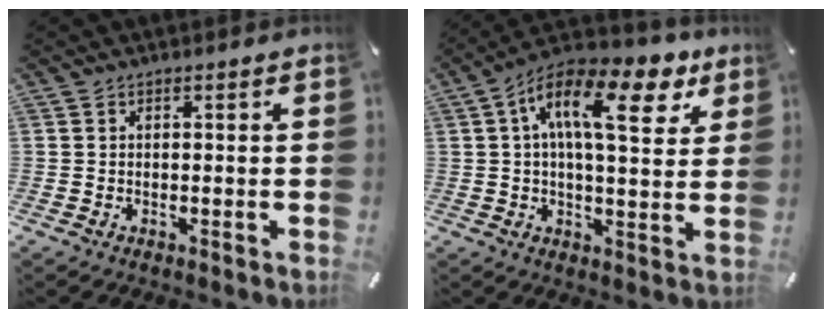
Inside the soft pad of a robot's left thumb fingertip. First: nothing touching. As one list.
[{"total": 16.6, "force": [6.7, 7.1, 13.5], "torque": [-0.220, -0.019, 0.108]}]